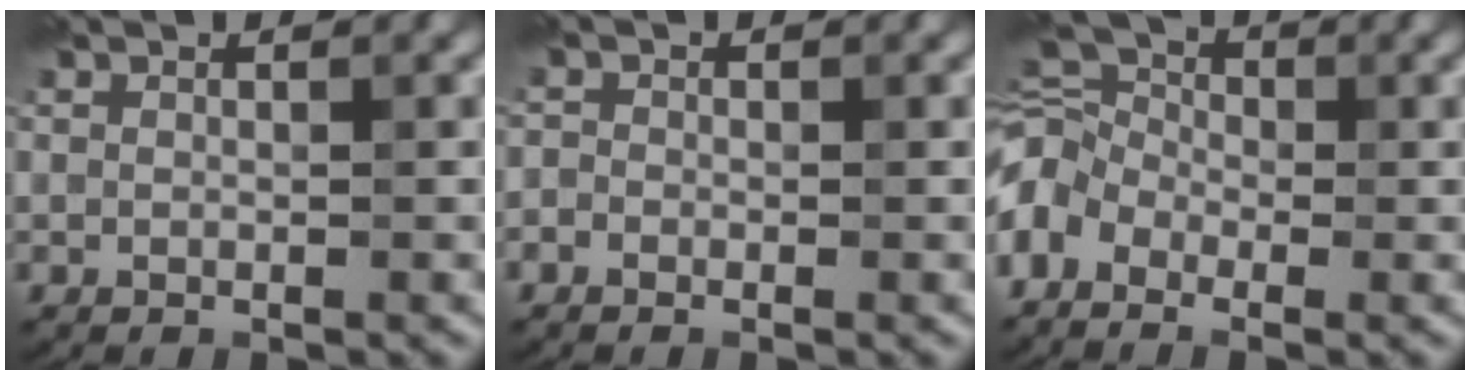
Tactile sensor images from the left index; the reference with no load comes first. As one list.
[{"total": 0.9, "force": [-0.7, 0.5, -0.3], "torque": [0.013, 0.000, -0.014]}, {"total": 4.4, "force": [-2.8, 2.6, 2.3], "torque": [-0.054, 0.000, -0.060]}]